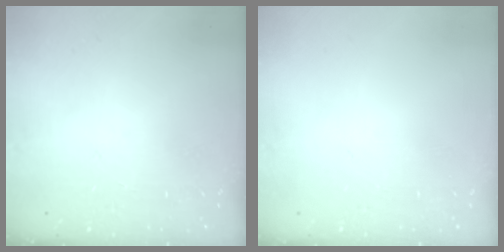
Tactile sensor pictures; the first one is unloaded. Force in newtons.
{"total": 0.0}